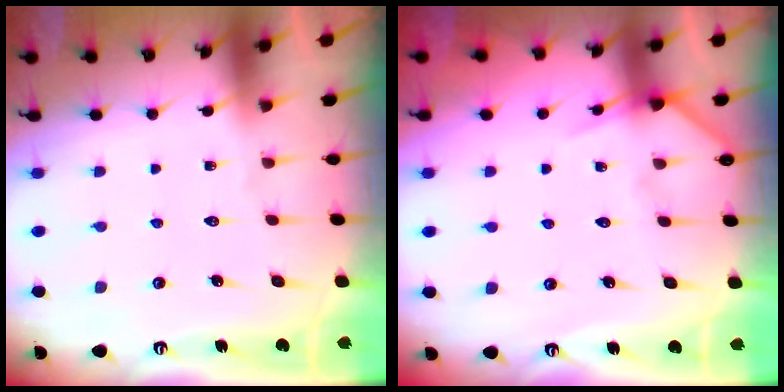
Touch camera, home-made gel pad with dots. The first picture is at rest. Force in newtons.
{"total": 5.9, "press": 5.9, "slide": 0.4}